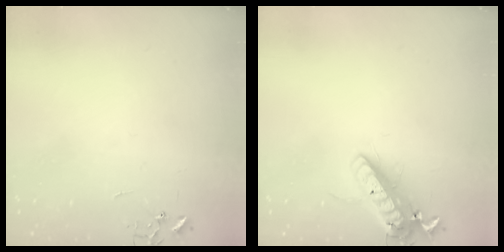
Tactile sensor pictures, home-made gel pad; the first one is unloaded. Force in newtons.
{"total": 15.3, "press": 15.1, "slide": 2.8}